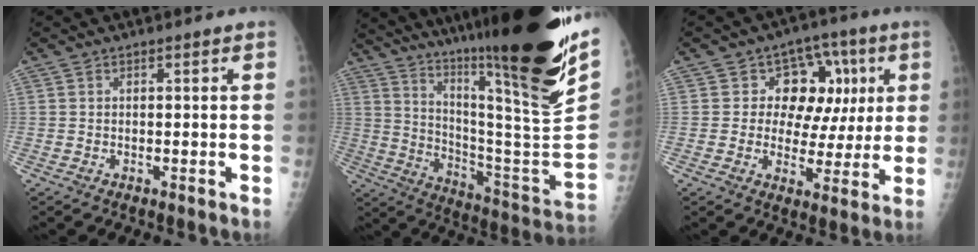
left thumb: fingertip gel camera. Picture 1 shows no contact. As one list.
[{"total": 34.5, "force": [23.9, 3.4, 24.6], "torque": [-0.341, -0.119, 0.359]}, {"total": 12.6, "force": [3.3, 9.4, 7.6], "torque": [-0.037, 0.005, 0.044]}]